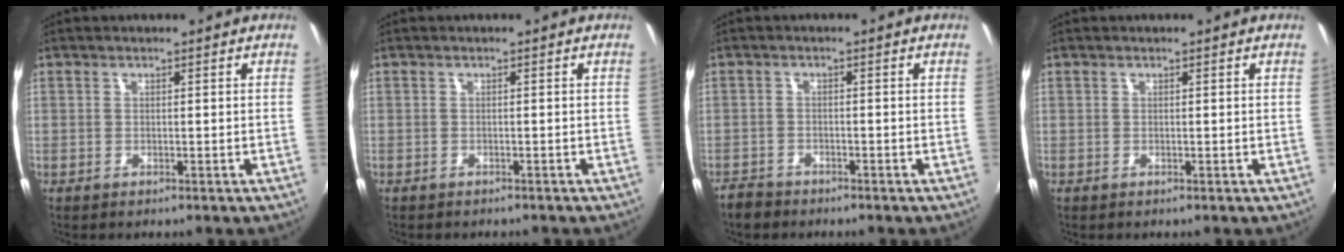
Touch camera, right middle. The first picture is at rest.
{"total": 1.5, "force": [-1.4, 0.5, 0.3], "torque": [-0.012, -0.009, -0.020]}
{"total": 3.3, "force": [-2.9, 1.5, 0.6], "torque": [-0.025, -0.005, -0.057]}
{"total": 0.0}